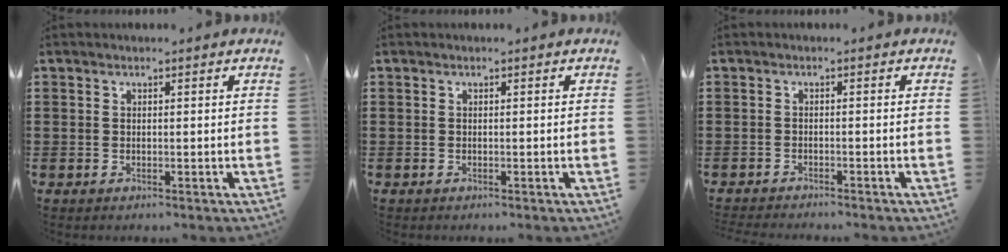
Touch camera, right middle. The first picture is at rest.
{"total": 0.0}
{"total": 1.4, "force": [-1.4, -0.1, 0.0], "torque": [-0.005, -0.001, -0.029]}